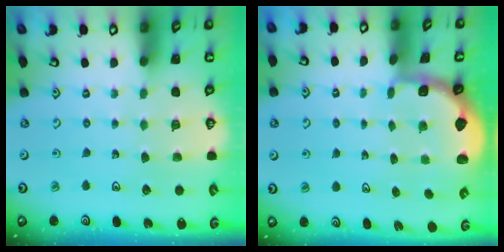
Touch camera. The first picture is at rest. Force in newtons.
{"total": 1.2, "press": 1.2, "slide": 0.2}